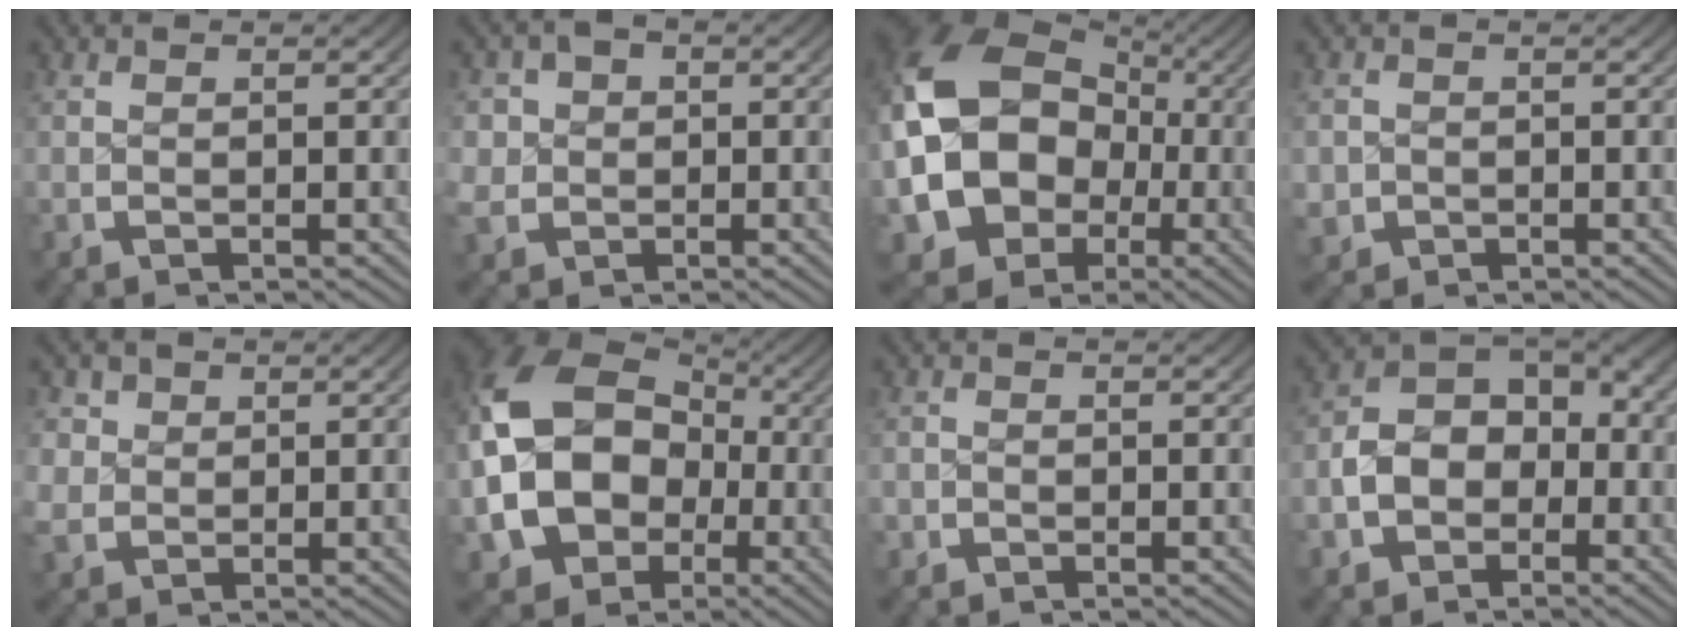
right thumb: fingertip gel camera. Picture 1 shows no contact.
{"total": 4.0, "force": [-0.9, 3.7, 1.3], "torque": [-0.044, -0.020, -0.010]}
{"total": 19.0, "force": [-3.0, 15.4, 10.7], "torque": [-0.258, -0.085, -0.032]}
{"total": 2.9, "force": [-1.2, 2.6, 0.5], "torque": [-0.025, -0.025, -0.014]}
{"total": 2.7, "force": [-0.1, 2.7, 0.6], "torque": [-0.028, -0.023, 0.010]}
{"total": 16.6, "force": [-2.4, 13.4, 9.5], "torque": [-0.240, -0.077, -0.019]}
{"total": 1.2, "force": [-0.9, 0.8, -0.2], "torque": [0.001, -0.009, -0.018]}
{"total": 7.9, "force": [-2.1, 6.3, 4.3], "torque": [-0.098, -0.010, -0.039]}